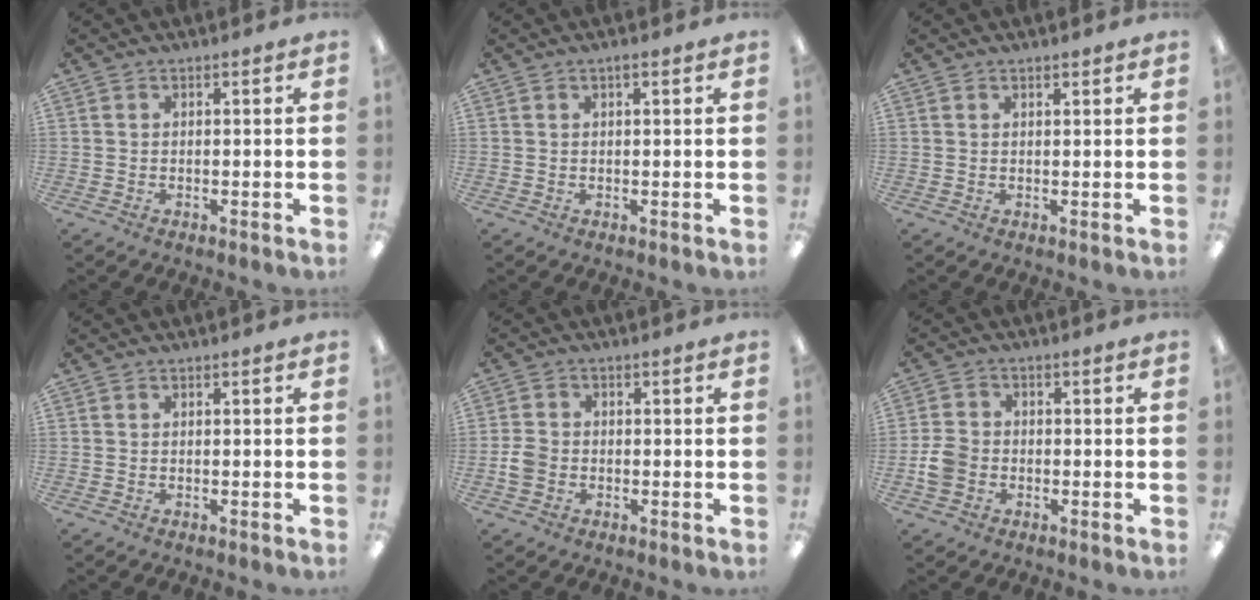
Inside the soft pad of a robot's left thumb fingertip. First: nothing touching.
{"total": 1.1, "force": [0.6, 0.2, 1.0], "torque": [-0.020, 0.002, 0.009]}
{"total": 0.9, "force": [0.8, 0.2, 0.3], "torque": [-0.007, 0.000, 0.014]}
{"total": 0.0}
{"total": 3.5, "force": [-1.0, 2.9, 1.8], "torque": [-0.028, 0.008, -0.017]}
{"total": 5.3, "force": [-1.4, 4.4, 2.7], "torque": [-0.050, 0.012, -0.024]}